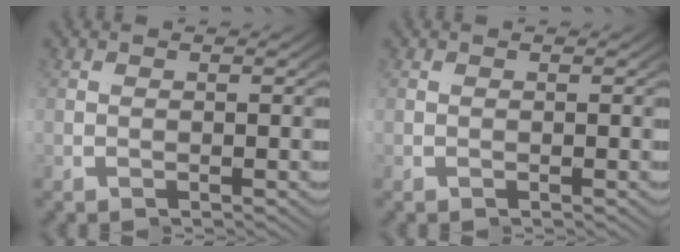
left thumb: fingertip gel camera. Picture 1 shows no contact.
{"total": 0.0}